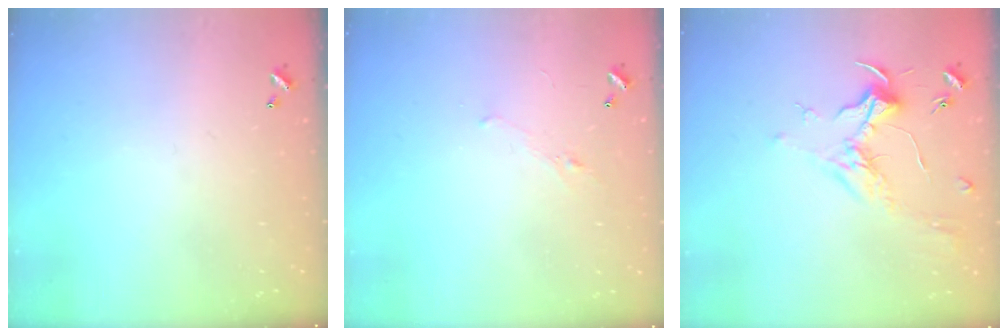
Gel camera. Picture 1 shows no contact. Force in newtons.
{"total": 0.7, "press": 0.2, "slide": 0.7}
{"total": 1.7, "press": 1.5, "slide": 0.7}